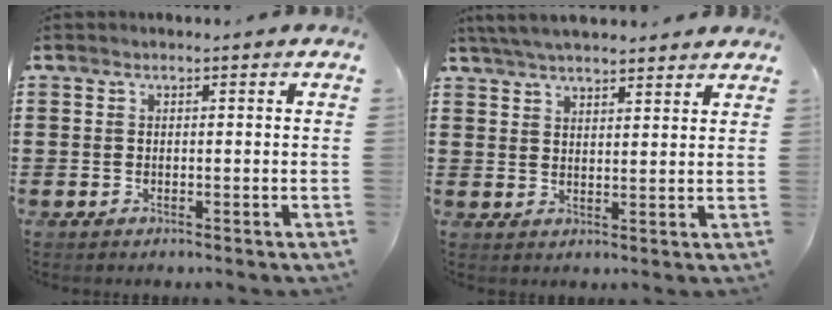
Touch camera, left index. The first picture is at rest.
{"total": 4.6, "force": [4.3, 0.2, 1.4], "torque": [-0.040, -0.007, 0.080]}